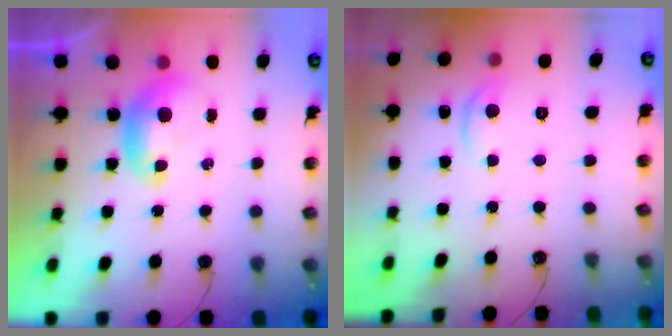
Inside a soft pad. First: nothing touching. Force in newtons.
{"total": 2.8, "press": 2.7, "slide": 0.5}